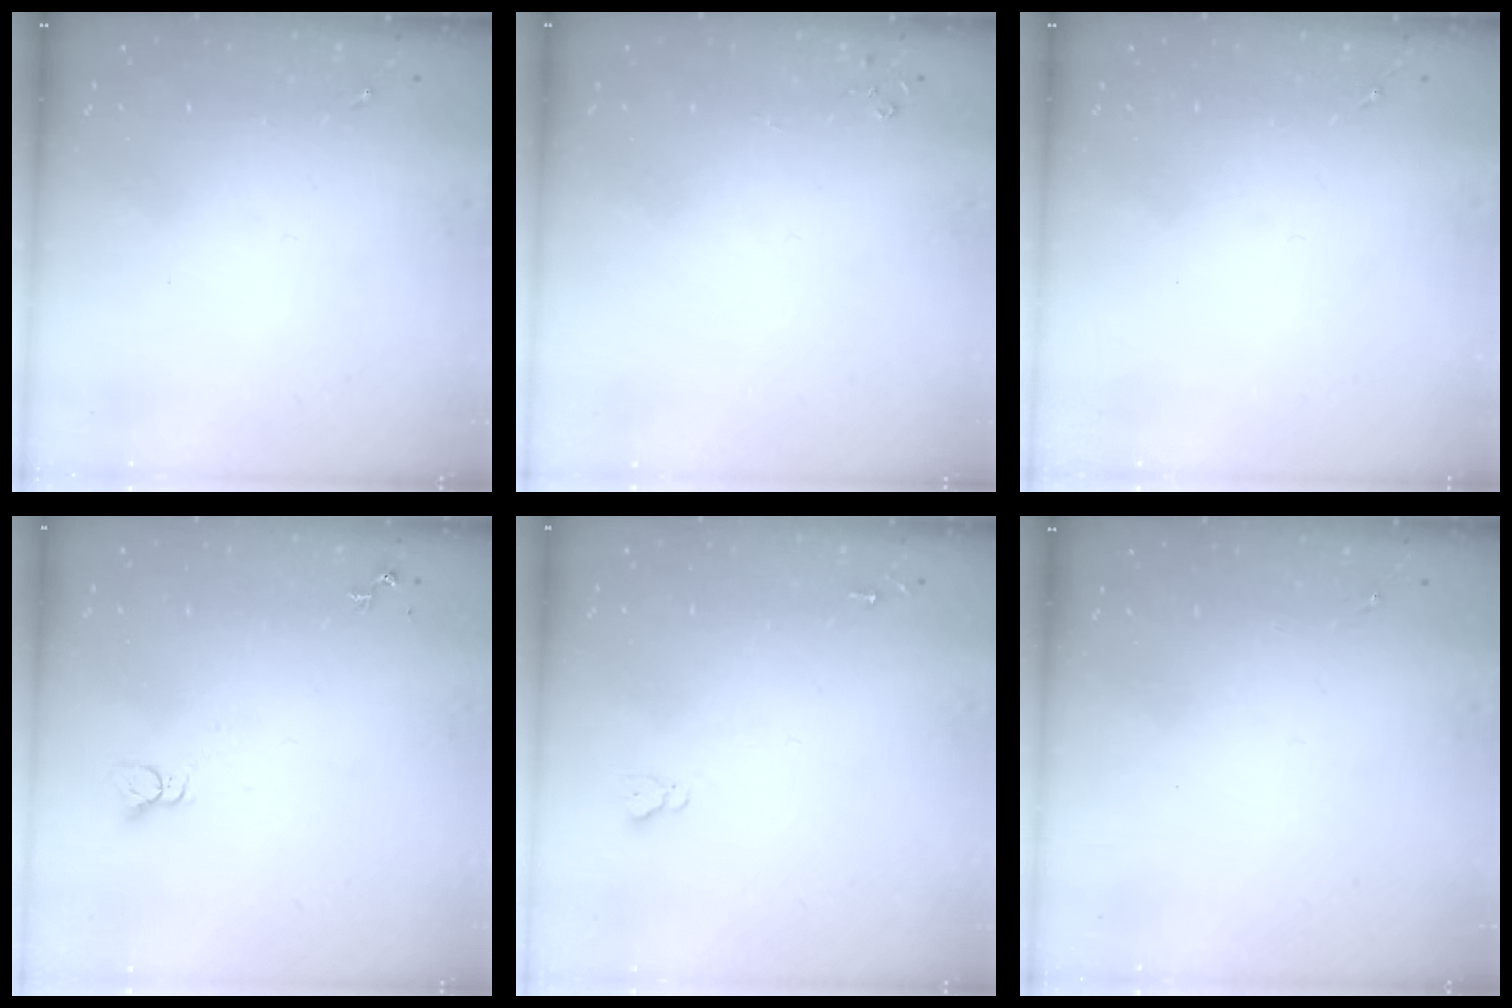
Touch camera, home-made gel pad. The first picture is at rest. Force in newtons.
{"total": 2.8, "press": 2.8, "slide": 0.3}
{"total": 0.0}
{"total": 2.2, "press": 2.2, "slide": 0.1}
{"total": 3.8, "press": 3.8, "slide": 0.3}
{"total": 0.0}